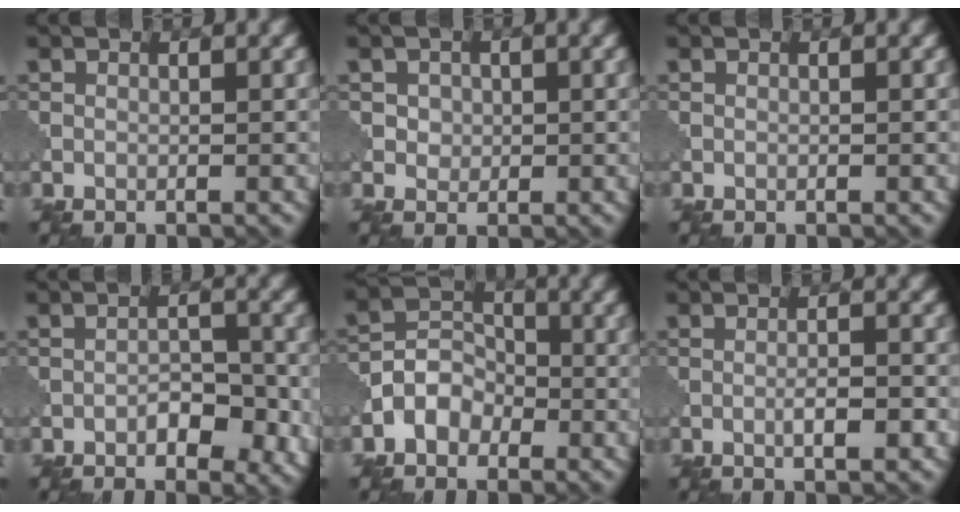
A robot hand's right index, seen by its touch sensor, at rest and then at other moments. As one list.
[{"total": 1.9, "force": [0.5, 1.6, 0.7], "torque": [-0.015, -0.002, 0.018]}, {"total": 0.0}, {"total": 3.7, "force": [-1.5, 1.9, 2.8], "torque": [-0.037, 0.002, -0.021]}, {"total": 3.5, "force": [-1.7, 2.6, 1.5], "torque": [-0.025, 0.012, -0.040]}, {"total": 2.3, "force": [-0.8, 0.4, 2.1], "torque": [-0.034, 0.005, -0.013]}]